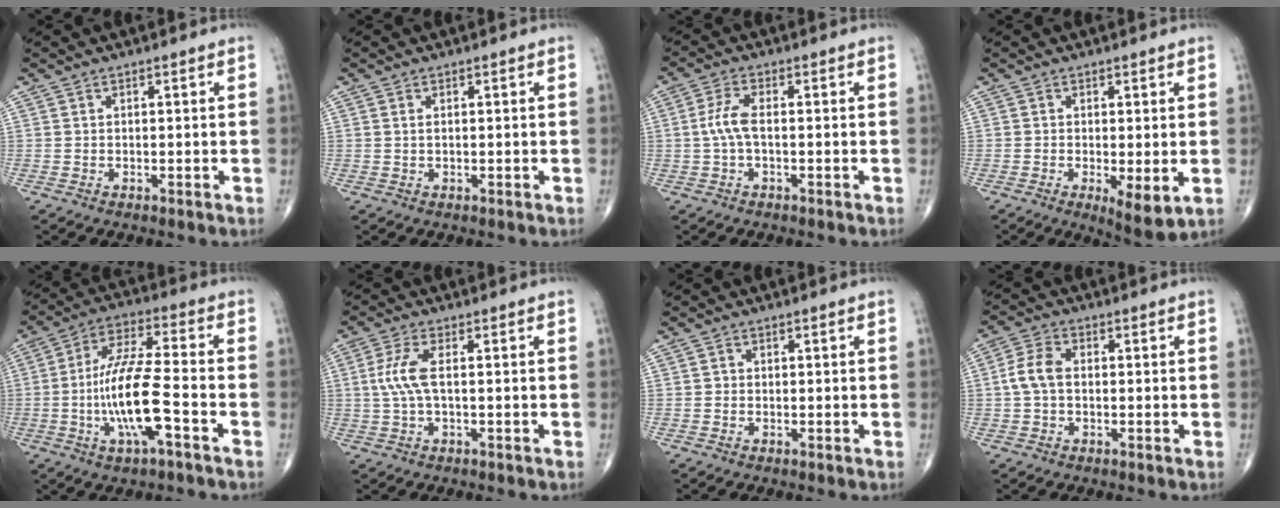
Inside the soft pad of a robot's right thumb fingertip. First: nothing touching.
{"total": 0.7, "force": [0.2, 0.2, 0.6], "torque": [-0.016, 0.002, 0.005]}
{"total": 4.3, "force": [-0.3, 1.6, 4.0], "torque": [-0.100, 0.009, -0.011]}
{"total": 5.8, "force": [-1.2, 1.8, 5.4], "torque": [-0.085, -0.020, -0.017]}
{"total": 14.1, "force": [-4.0, 3.3, 13.1], "torque": [-0.265, 0.028, -0.076]}
{"total": 5.2, "force": [0.3, 1.6, 4.9], "torque": [-0.132, 0.009, 0.002]}
{"total": 0.6, "force": [-0.1, 0.5, 0.1], "torque": [0.003, 0.003, -0.004]}
{"total": 5.3, "force": [-0.1, 3.3, 4.1], "torque": [-0.089, 0.017, -0.008]}